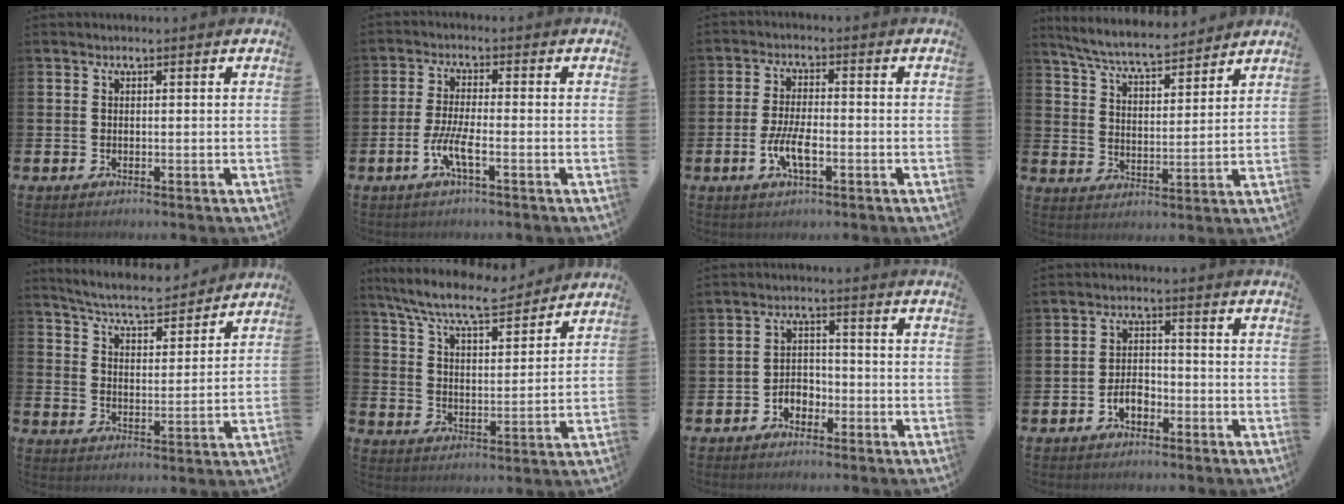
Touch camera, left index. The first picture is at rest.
{"total": 4.0, "force": [-1.8, 0.6, 3.5], "torque": [-0.075, -0.007, -0.034]}
{"total": 4.9, "force": [-1.6, 1.7, 4.3], "torque": [-0.079, -0.003, -0.033]}
{"total": 7.1, "force": [6.7, 0.9, 2.2], "torque": [-0.068, -0.039, 0.118]}
{"total": 6.4, "force": [6.1, 0.7, 1.6], "torque": [-0.056, -0.043, 0.105]}
{"total": 9.0, "force": [8.2, 1.4, 3.4], "torque": [-0.095, -0.043, 0.147]}
{"total": 2.8, "force": [-2.0, 1.9, 0.8], "torque": [-0.022, 0.010, -0.044]}
{"total": 3.2, "force": [-1.8, 1.8, 1.8], "torque": [-0.036, 0.007, -0.036]}